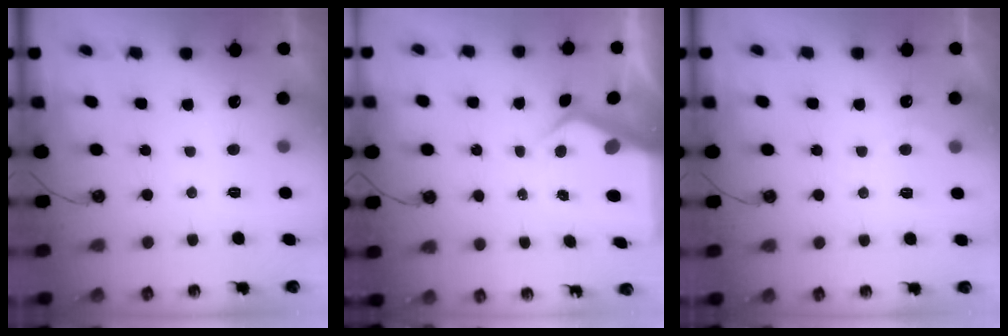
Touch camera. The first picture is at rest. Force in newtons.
{"total": 6.0, "press": 6.0, "slide": 0.5}
{"total": 3.6, "press": 3.6, "slide": 0.5}